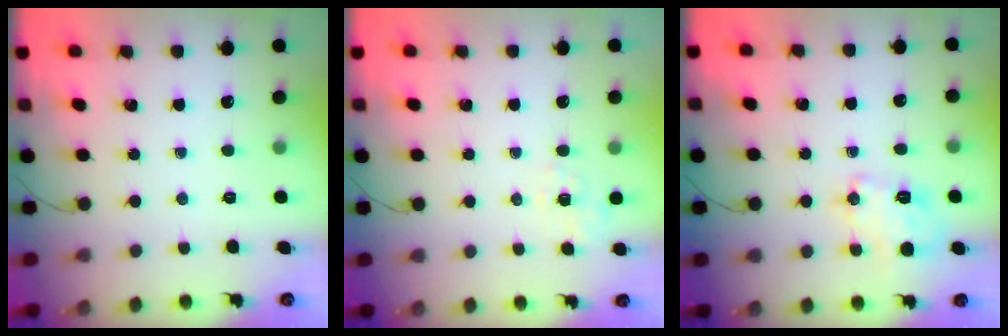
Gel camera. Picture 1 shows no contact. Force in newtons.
{"total": 1.8, "press": 0.4, "slide": 1.7}
{"total": 8.7, "press": 8.7, "slide": 1.0}